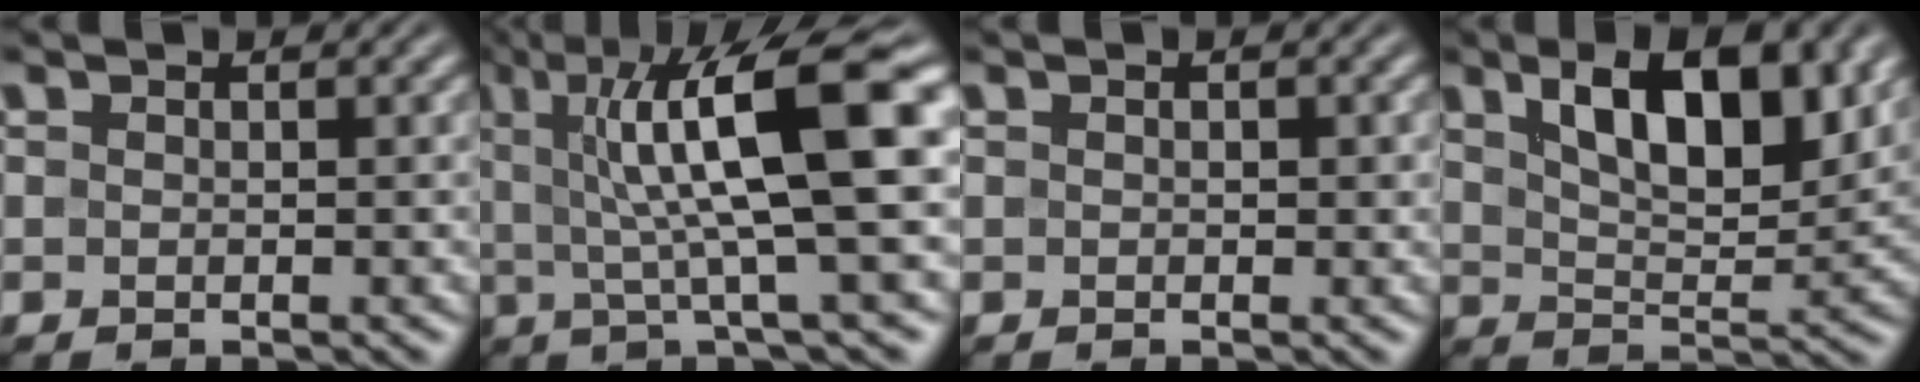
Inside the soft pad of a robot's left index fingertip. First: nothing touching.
{"total": 11.8, "force": [2.7, 2.5, 11.2], "torque": [-0.170, 0.007, 0.046]}
{"total": 0.6, "force": [0.1, 0.3, 0.5], "torque": [-0.006, 0.000, 0.002]}
{"total": 8.5, "force": [3.9, 3.6, 6.6], "torque": [-0.105, 0.000, 0.064]}